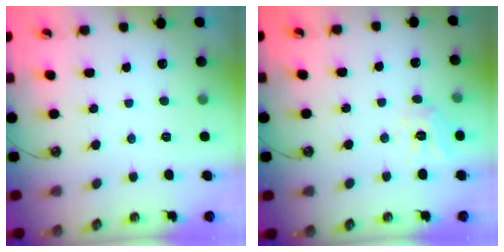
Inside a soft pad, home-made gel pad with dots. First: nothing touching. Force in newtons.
{"total": 9.8, "press": 9.8, "slide": 0.5}